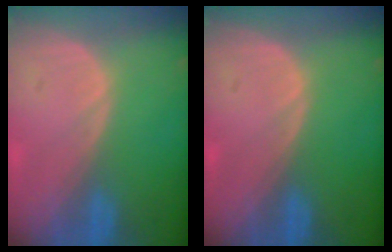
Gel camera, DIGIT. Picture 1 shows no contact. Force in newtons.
{"total": 0.0}